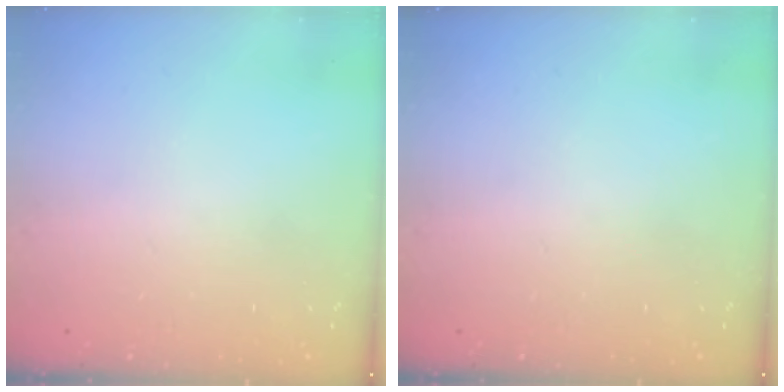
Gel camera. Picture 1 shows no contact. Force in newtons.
{"total": 0.0}